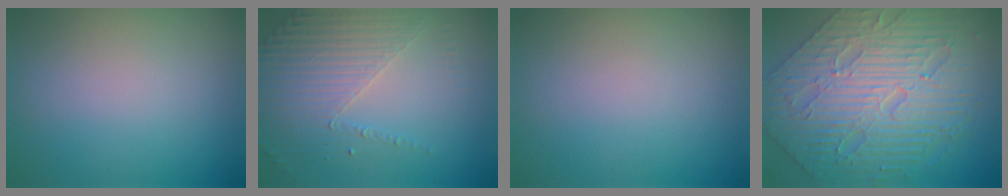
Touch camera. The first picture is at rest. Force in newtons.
{"total": 4.3, "press": 3.0, "slide": 3.0}
{"total": 0.0}
{"total": 8.9, "press": 6.8, "slide": 5.7}